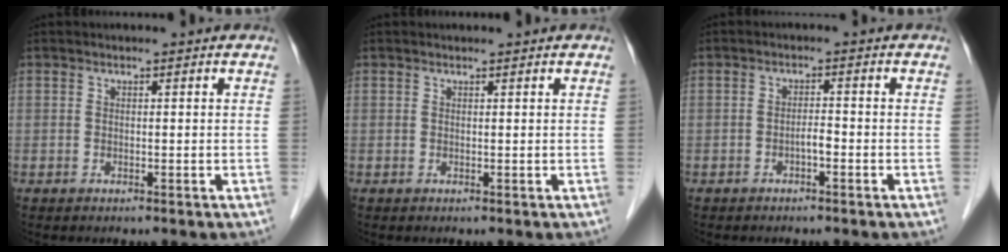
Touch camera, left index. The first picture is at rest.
{"total": 0.7, "force": [0.7, 0.0, 0.1], "torque": [-0.006, 0.005, 0.012]}
{"total": 1.6, "force": [-1.0, 0.3, 1.2], "torque": [-0.020, -0.001, -0.018]}